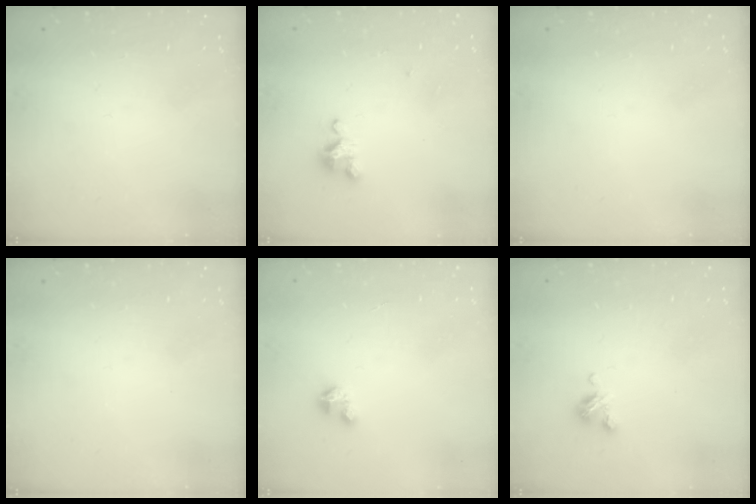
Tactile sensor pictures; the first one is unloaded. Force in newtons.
{"total": 2.9, "press": 2.9, "slide": 0.3}
{"total": 0.0}
{"total": 0.0}
{"total": 1.9, "press": 1.9, "slide": 0.1}
{"total": 4.0, "press": 4.0, "slide": 0.3}